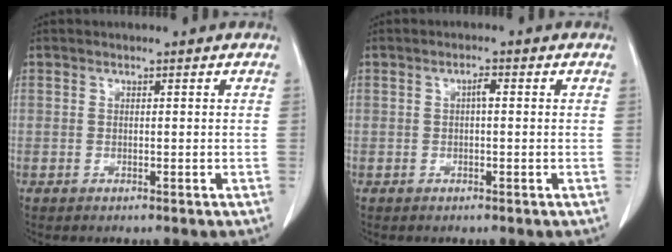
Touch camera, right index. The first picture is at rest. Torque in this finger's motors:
{"motor_torque": [0.32, -0.03, 0.19, 0.04]}